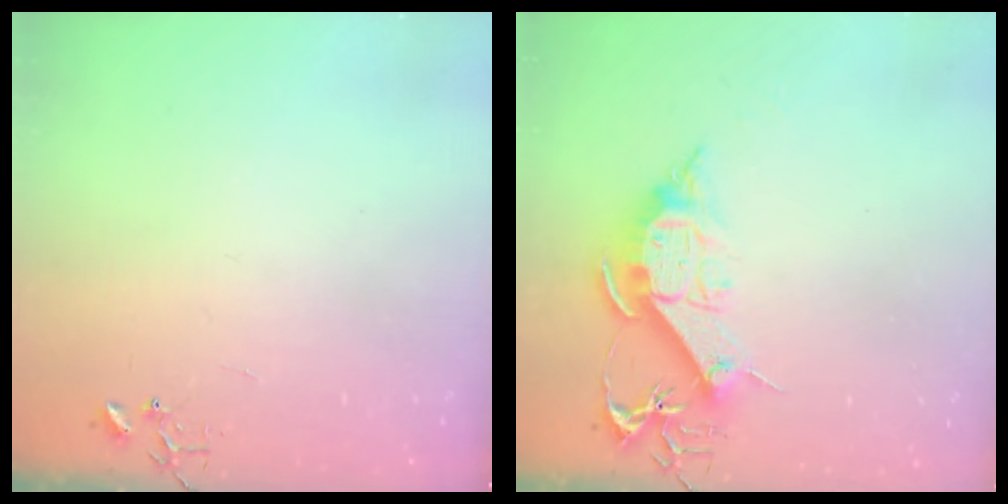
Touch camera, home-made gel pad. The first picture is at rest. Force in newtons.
{"total": 11.4, "press": 11.3, "slide": 1.1}